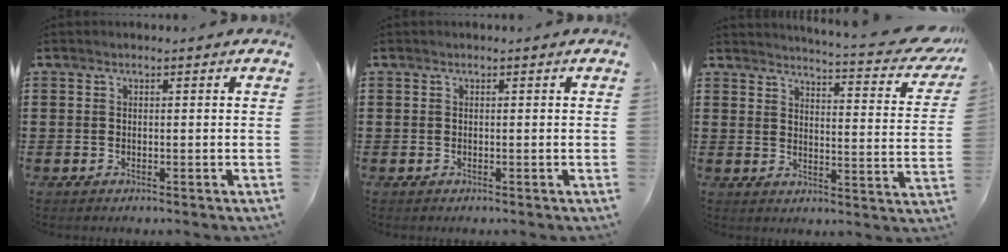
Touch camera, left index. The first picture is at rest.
{"total": 0.0}
{"total": 5.6, "force": [5.0, -0.3, 2.4], "torque": [-0.045, -0.045, 0.079]}